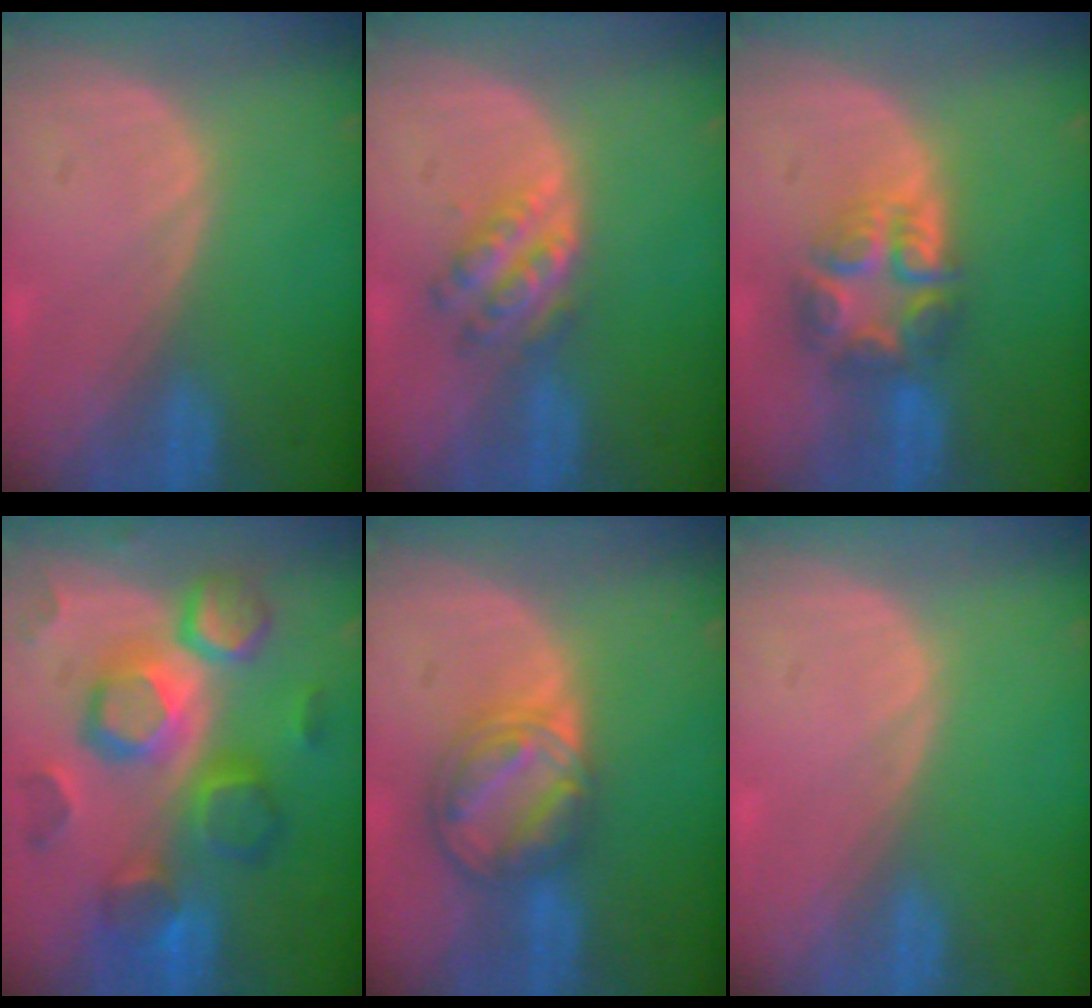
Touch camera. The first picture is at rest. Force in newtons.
{"total": 5.1, "press": 4.8, "slide": 1.8}
{"total": 7.7, "press": 6.7, "slide": 3.8}
{"total": 12.2, "press": 12.1, "slide": 0.9}
{"total": 8.1, "press": 6.9, "slide": 4.2}
{"total": 0.0}